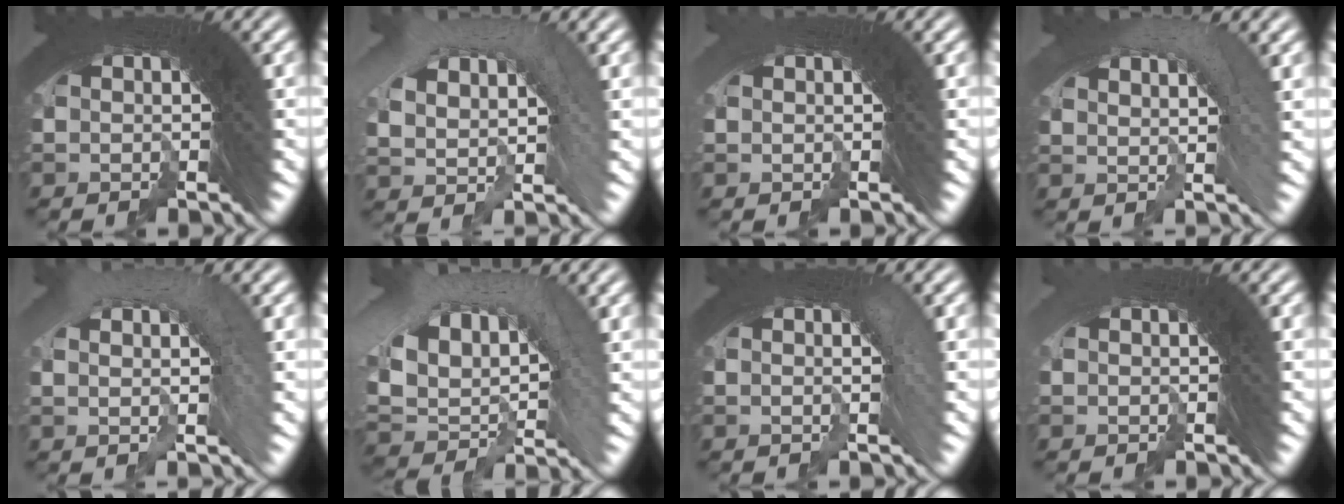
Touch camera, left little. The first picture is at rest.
{"total": 4.6, "force": [-2.5, 3.7, 1.1], "torque": [-0.028, -0.008, -0.038]}
{"total": 1.3, "force": [-0.7, 0.0, -1.1], "torque": [0.006, -0.001, -0.010]}
{"total": 2.5, "force": [-0.3, 1.8, 1.7], "torque": [-0.023, 0.005, -0.007]}
{"total": 2.8, "force": [-2.4, 1.4, 0.0], "torque": [0.005, 0.002, -0.039]}
{"total": 5.8, "force": [-2.5, 4.6, 2.4], "torque": [-0.063, -0.022, -0.030]}
{"total": 0.8, "force": [-0.1, 0.4, 0.7], "torque": [-0.004, 0.012, -0.005]}
{"total": 1.7, "force": [-1.2, 0.2, -1.2], "torque": [0.011, -0.006, -0.016]}